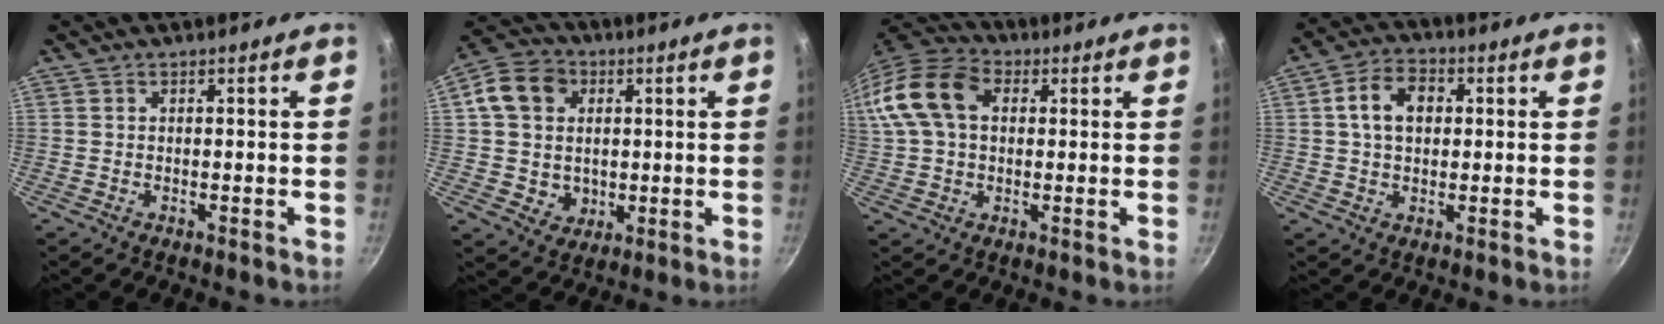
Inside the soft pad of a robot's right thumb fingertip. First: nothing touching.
{"total": 12.9, "force": [2.3, 11.4, 5.6], "torque": [-0.066, 0.005, 0.043]}
{"total": 15.8, "force": [3.4, 10.9, 10.8], "torque": [-0.208, 0.032, 0.047]}
{"total": 8.5, "force": [1.5, 6.1, 5.8], "torque": [-0.080, 0.015, 0.016]}